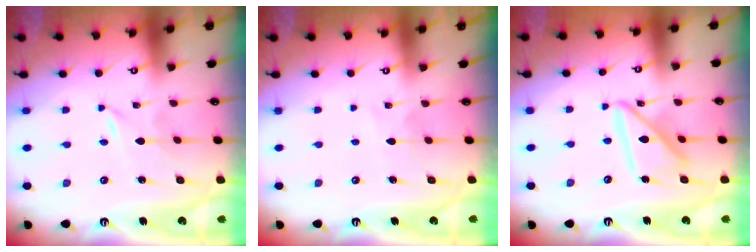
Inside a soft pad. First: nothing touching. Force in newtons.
{"total": 3.7, "press": 3.7, "slide": 0.3}
{"total": 14.5, "press": 14.5, "slide": 1.3}